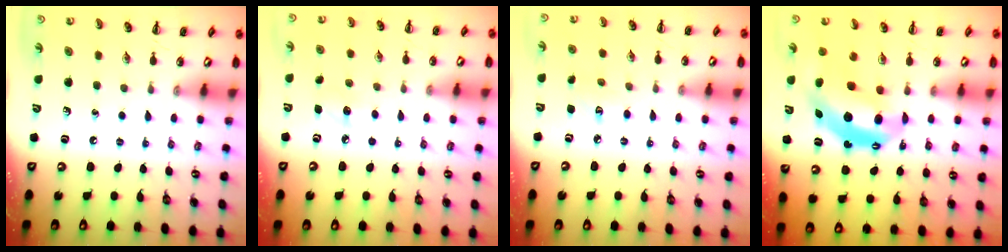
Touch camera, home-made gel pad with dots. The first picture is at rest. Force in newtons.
{"total": 6.6, "press": 6.3, "slide": 1.7}
{"total": 3.2, "press": 3.1, "slide": 0.8}
{"total": 10.8, "press": 10.5, "slide": 2.6}